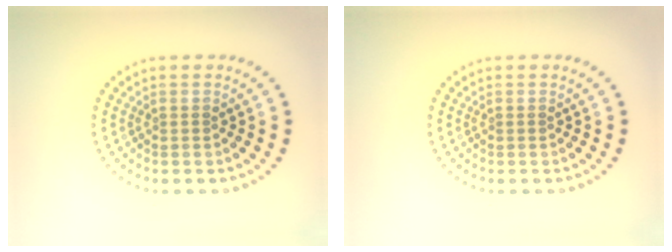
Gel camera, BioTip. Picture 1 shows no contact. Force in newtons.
{"total": 0.0}